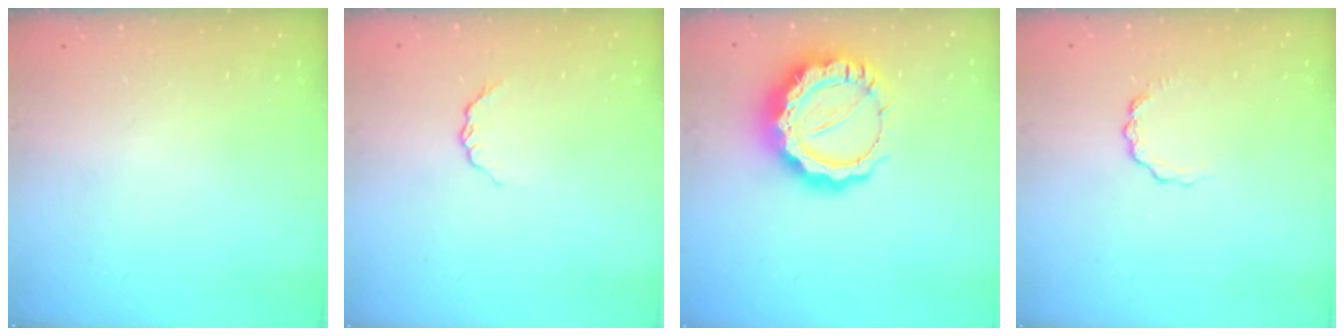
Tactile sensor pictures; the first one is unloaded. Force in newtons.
{"total": 3.3, "press": 3.3, "slide": 0.3}
{"total": 15.7, "press": 15.6, "slide": 1.5}
{"total": 3.9, "press": 3.9, "slide": 0.5}